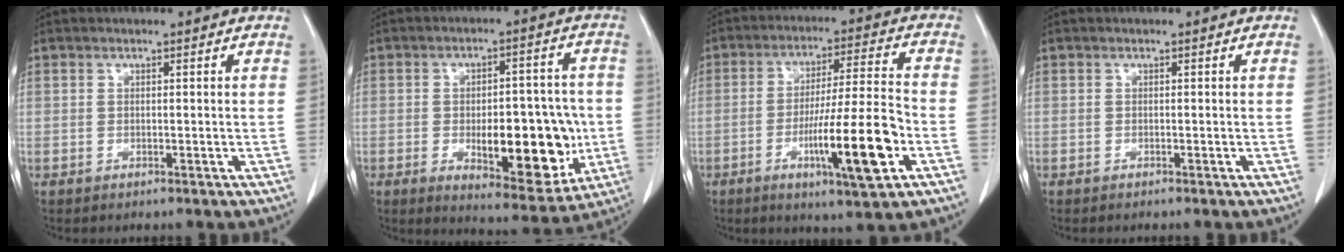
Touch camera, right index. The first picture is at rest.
{"total": 14.6, "force": [-2.9, 5.6, 13.2], "torque": [-0.175, 0.008, -0.027]}
{"total": 13.9, "force": [-5.0, 0.4, 13.0], "torque": [-0.218, -0.007, -0.076]}
{"total": 0.8, "force": [-0.7, -0.1, 0.4], "torque": [-0.001, 0.001, -0.010]}